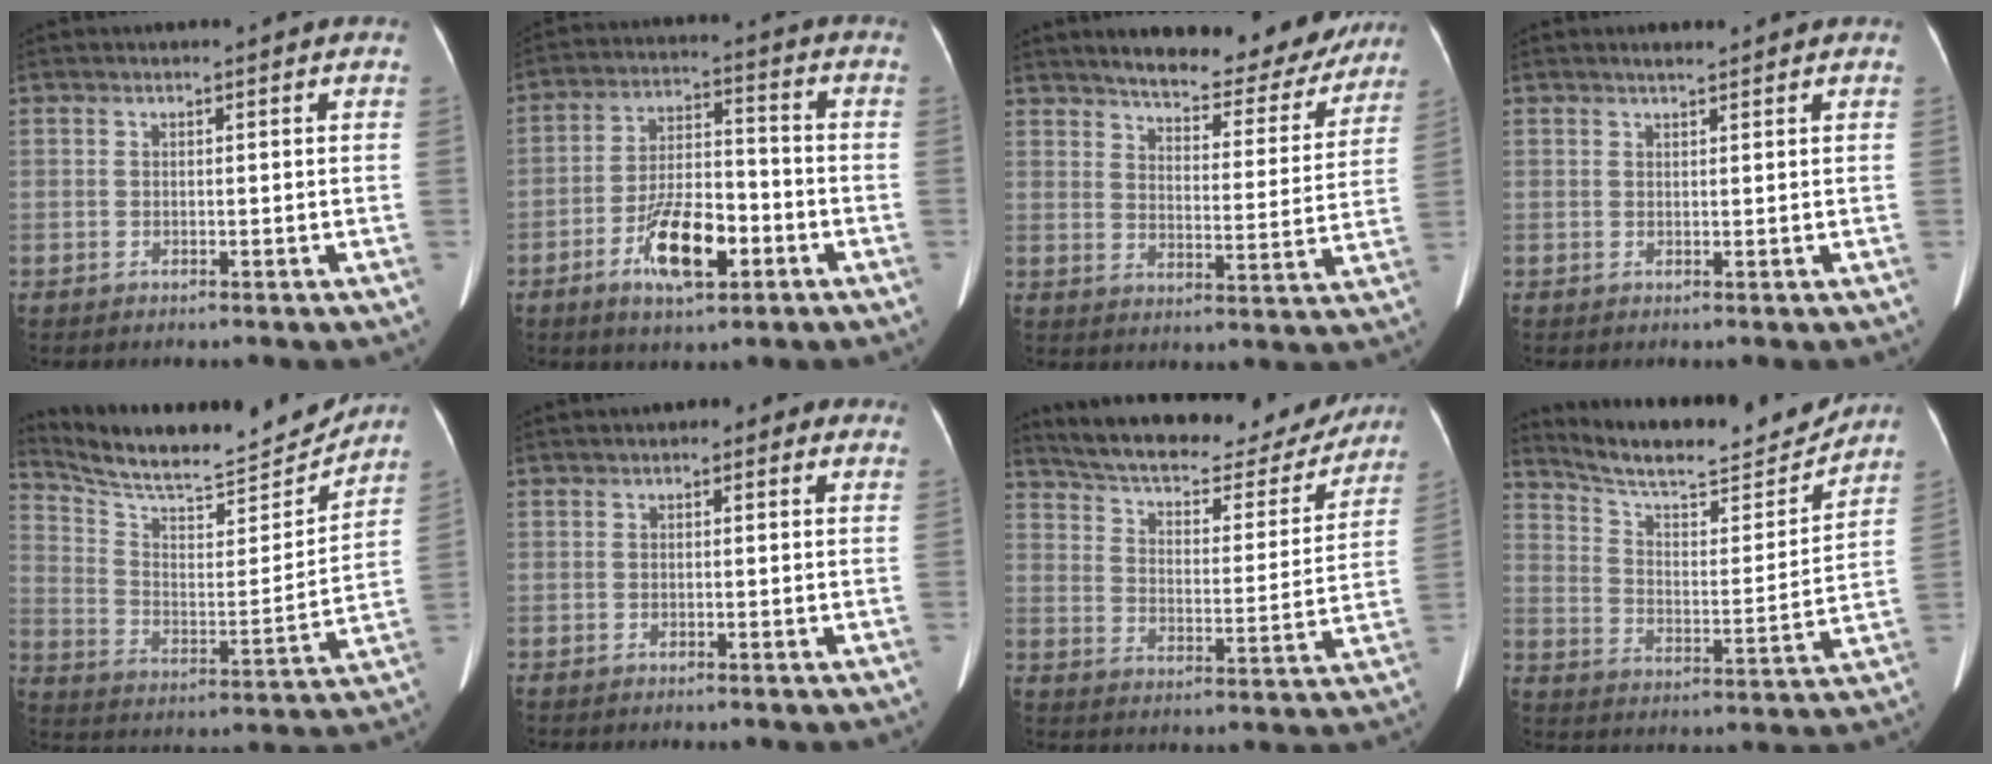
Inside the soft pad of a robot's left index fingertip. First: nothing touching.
{"total": 10.6, "force": [-4.8, 3.7, 8.7], "torque": [-0.169, 0.001, -0.082]}
{"total": 17.5, "force": [15.6, 4.3, 6.7], "torque": [-0.076, -0.015, 0.196]}
{"total": 1.4, "force": [1.2, 0.2, 0.7], "torque": [-0.018, 0.005, 0.022]}
{"total": 19.9, "force": [18.6, 2.7, 6.7], "torque": [-0.122, -0.019, 0.283]}
{"total": 2.5, "force": [1.2, 1.4, 1.7], "torque": [-0.023, 0.022, 0.010]}
{"total": 25.5, "force": [22.5, 6.7, 10.1], "torque": [-0.167, -0.006, 0.300]}
{"total": 18.2, "force": [16.8, 2.4, 6.4], "torque": [-0.109, -0.015, 0.254]}